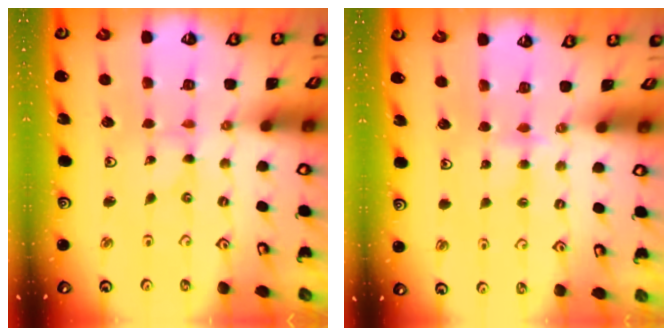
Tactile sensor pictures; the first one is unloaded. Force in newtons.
{"total": 2.9, "press": 2.9, "slide": 0.5}